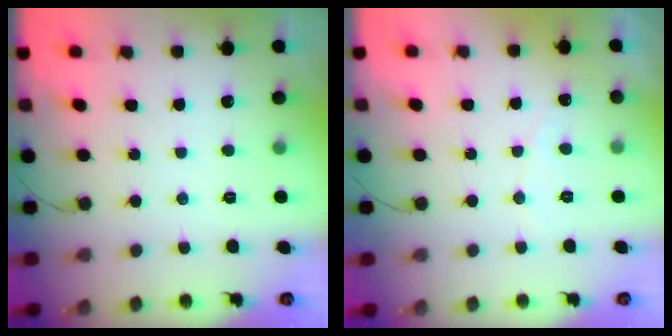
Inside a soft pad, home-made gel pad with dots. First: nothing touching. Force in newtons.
{"total": 2.4, "press": 2.4, "slide": 0.1}